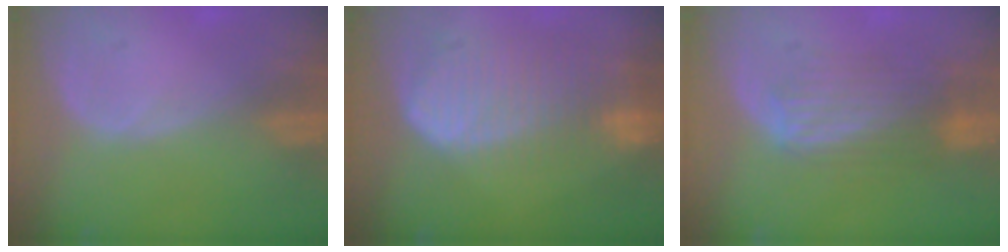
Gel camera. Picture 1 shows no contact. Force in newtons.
{"total": 10.2, "press": 8.8, "slide": 5.2}
{"total": 6.4, "press": 6.4, "slide": 0.5}